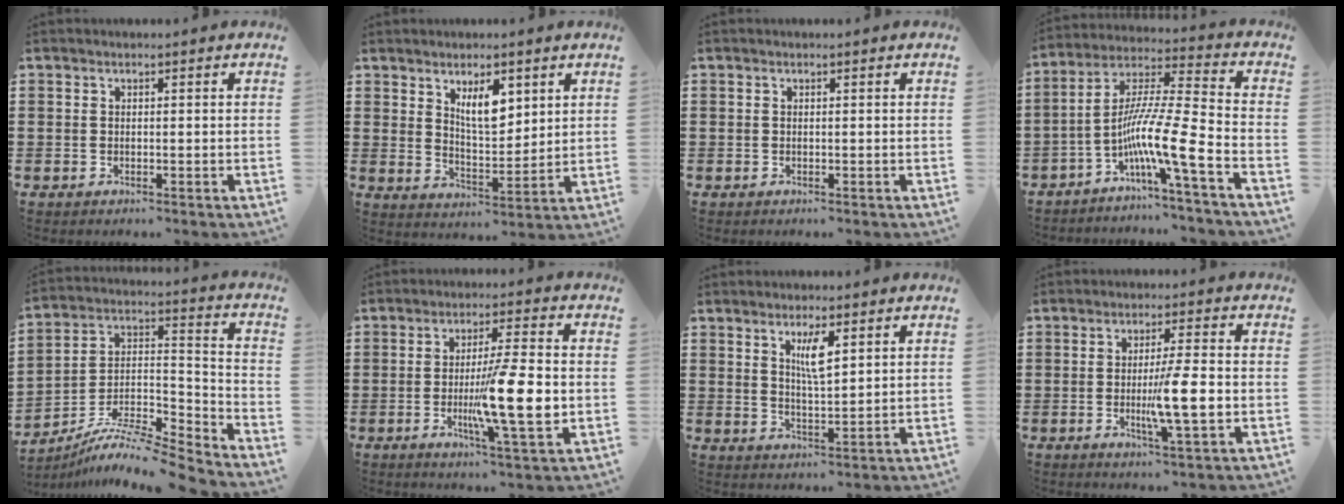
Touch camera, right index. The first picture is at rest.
{"total": 6.3, "force": [3.3, 2.5, 4.8], "torque": [-0.086, -0.005, 0.053]}
{"total": 0.0}
{"total": 11.2, "force": [-5.6, 0.1, 9.6], "torque": [-0.194, -0.030, -0.116]}
{"total": 8.8, "force": [-7.8, 1.4, 3.8], "torque": [-0.069, 0.009, -0.157]}
{"total": 12.1, "force": [-2.0, 1.4, 11.8], "torque": [-0.208, -0.016, -0.038]}
{"total": 4.6, "force": [2.1, 1.2, 3.9], "torque": [-0.075, 0.003, 0.032]}
{"total": 7.7, "force": [-1.3, 0.6, 7.5], "torque": [-0.140, -0.013, -0.027]}